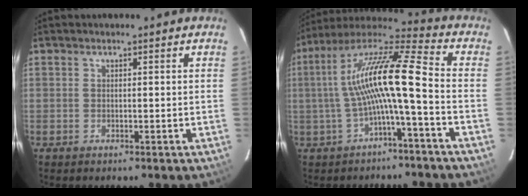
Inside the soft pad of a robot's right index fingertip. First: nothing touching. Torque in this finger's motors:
{"motor_torque": [1.30, -0.84, 1.06, 0.21]}